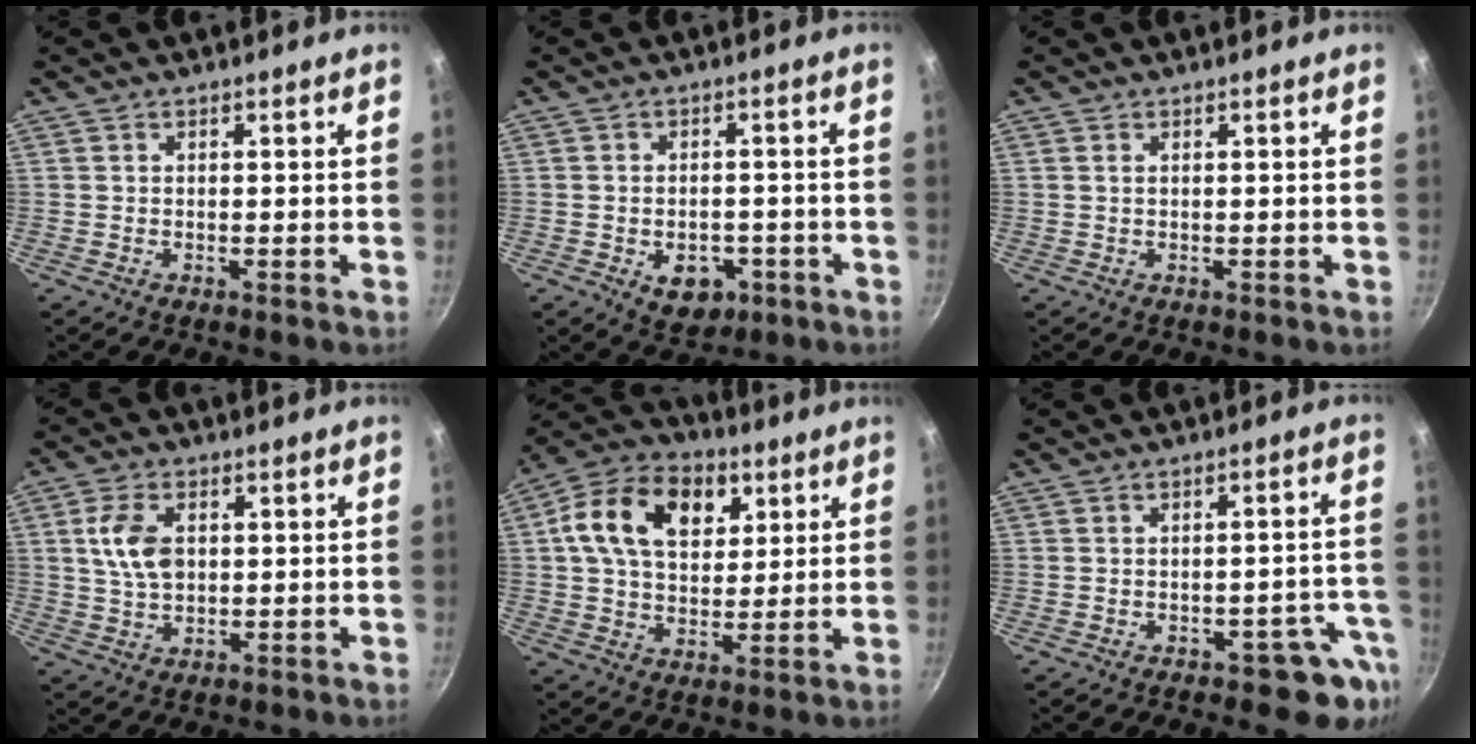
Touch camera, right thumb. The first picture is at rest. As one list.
[{"total": 7.1, "force": [-2.6, 5.0, 4.3], "torque": [-0.038, 0.009, -0.027]}, {"total": 0.7, "force": [0.2, 0.4, 0.5], "torque": [-0.009, 0.001, 0.004]}, {"total": 8.1, "force": [1.5, 5.1, 6.1], "torque": [-0.107, 0.000, 0.026]}, {"total": 17.4, "force": [5.7, 11.9, 11.4], "torque": [-0.169, 0.003, 0.082]}, {"total": 7.4, "force": [-3.5, 4.1, 5.0], "torque": [-0.005, 0.036, -0.034]}]